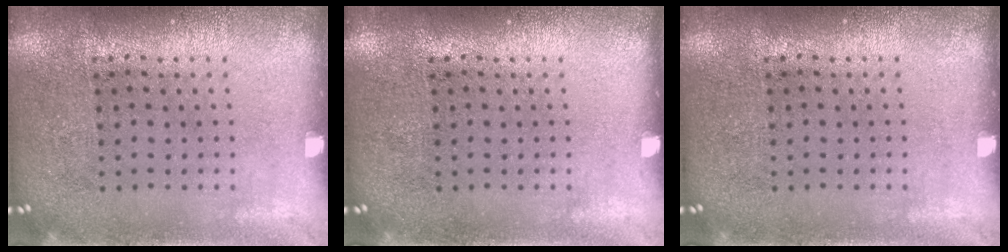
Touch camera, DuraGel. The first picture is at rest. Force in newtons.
{"total": 0.0}
{"total": 0.0}